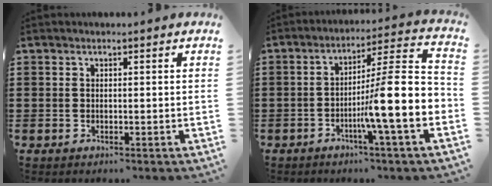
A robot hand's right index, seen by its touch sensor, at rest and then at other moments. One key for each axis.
{"total": 11.2, "fx": -3.3, "fy": -0.4, "fz": 10.7, "tx": -0.166, "ty": -0.040, "tz": -0.072}